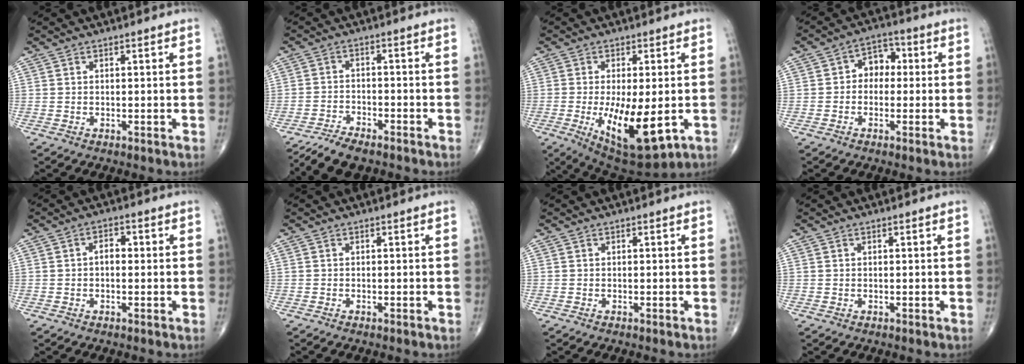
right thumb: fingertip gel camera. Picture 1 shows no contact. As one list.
[{"total": 6.4, "force": [-5.5, 1.8, 2.8], "torque": [-0.057, 0.018, -0.103]}, {"total": 14.3, "force": [-3.4, 5.5, 12.8], "torque": [-0.209, -0.021, -0.034]}, {"total": 5.6, "force": [0.0, 4.4, 3.5], "torque": [-0.023, 0.024, -0.013]}, {"total": 2.6, "force": [0.0, 1.6, 2.0], "torque": [-0.022, 0.012, -0.006]}, {"total": 0.0}, {"total": 0.0}, {"total": 0.0}]